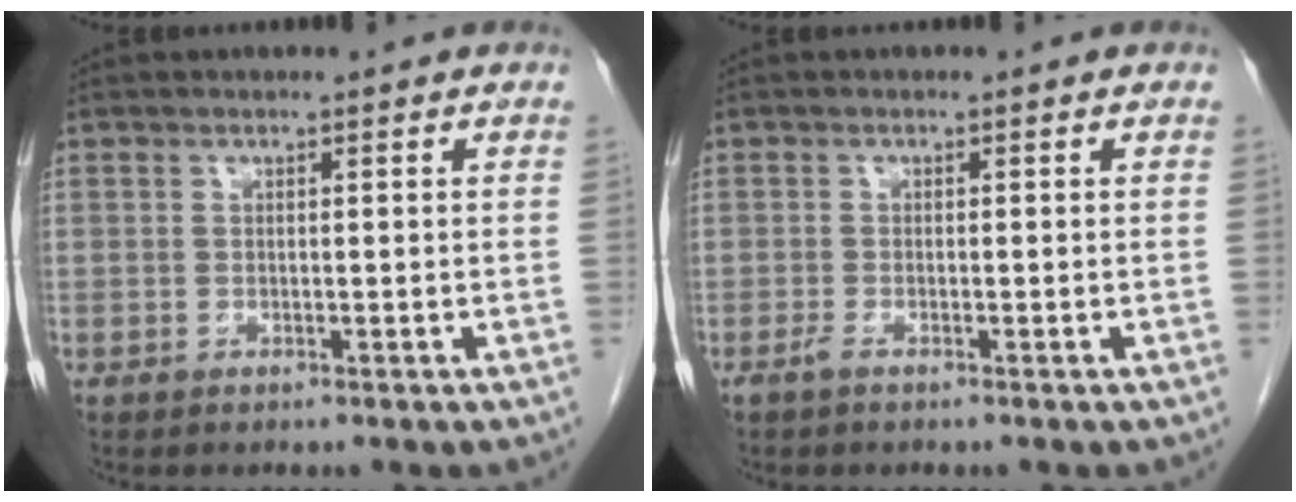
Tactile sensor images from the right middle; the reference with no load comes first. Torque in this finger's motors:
{"motor_torque": [0.17, -0.25, 0.01, 0.01]}